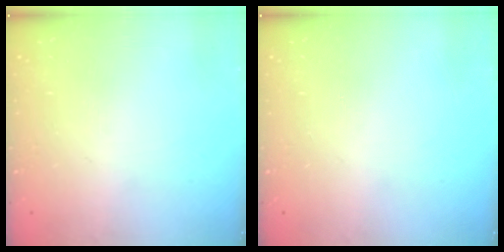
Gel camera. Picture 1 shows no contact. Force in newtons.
{"total": 0.0}